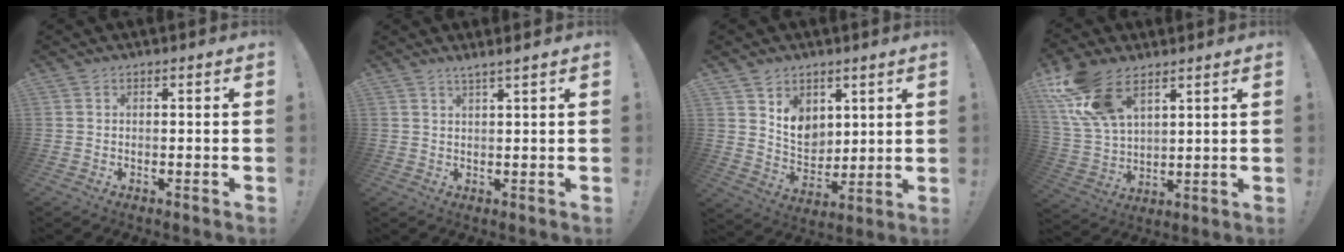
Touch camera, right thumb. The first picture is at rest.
{"total": 2.5, "force": [1.9, -0.3, 1.6], "torque": [-0.027, -0.010, 0.032]}
{"total": 9.1, "force": [5.4, 7.0, 2.4], "torque": [-0.036, -0.047, 0.109]}
{"total": 15.4, "force": [9.2, 8.1, 9.3], "torque": [-0.189, -0.037, 0.175]}